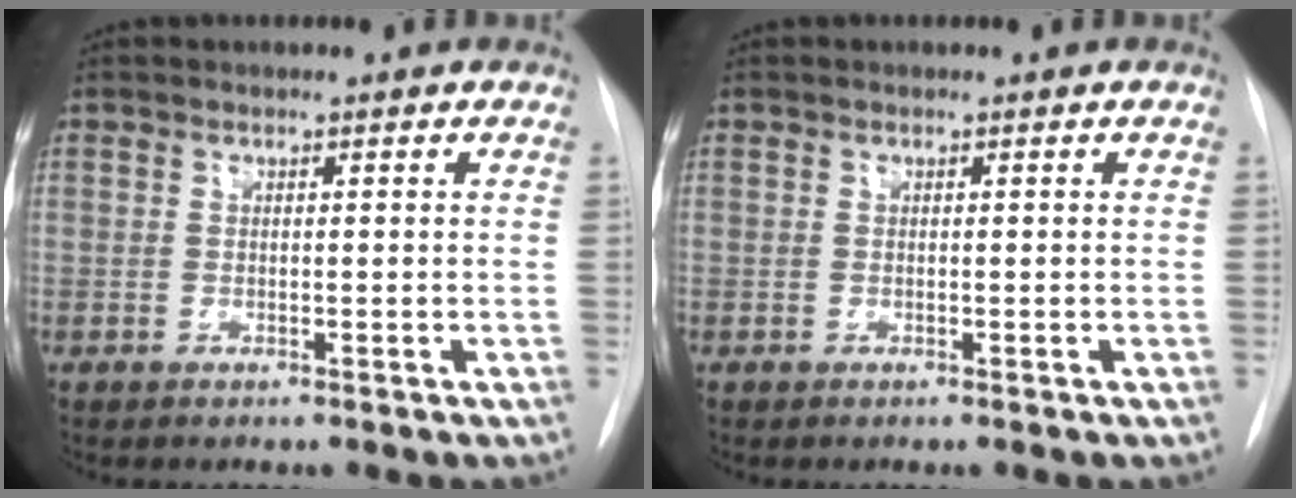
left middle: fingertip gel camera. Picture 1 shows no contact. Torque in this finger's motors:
{"motor_torque": [0.50, -0.64, -0.04, 0.00]}